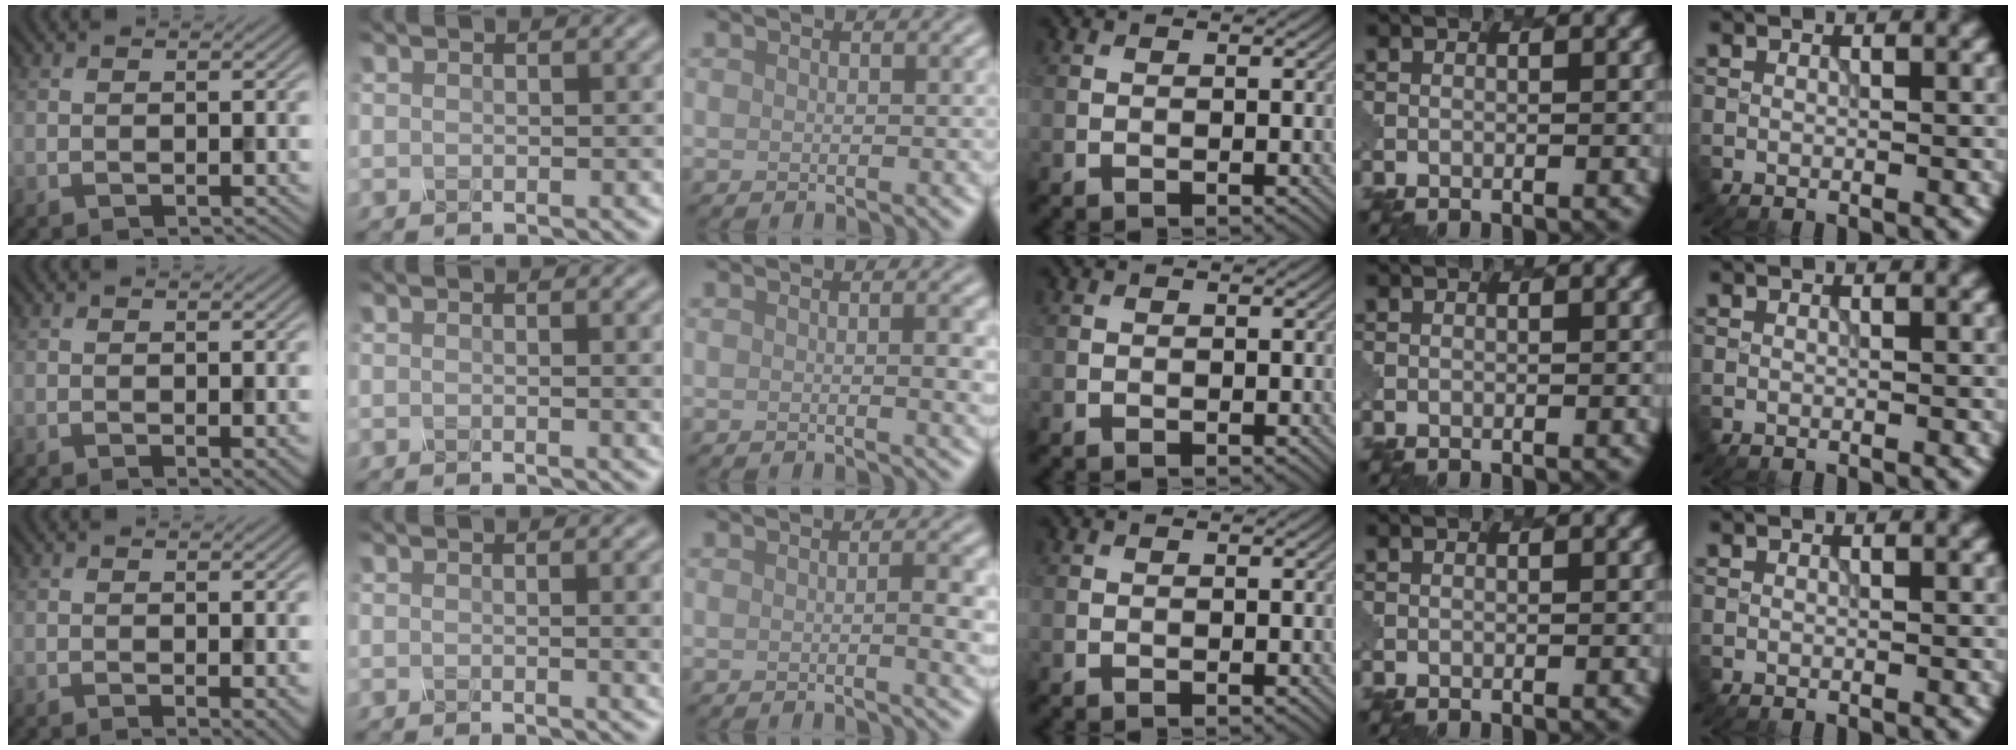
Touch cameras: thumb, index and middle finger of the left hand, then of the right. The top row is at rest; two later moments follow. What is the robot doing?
{"motion": "unscrew", "object": "spray bottle"}